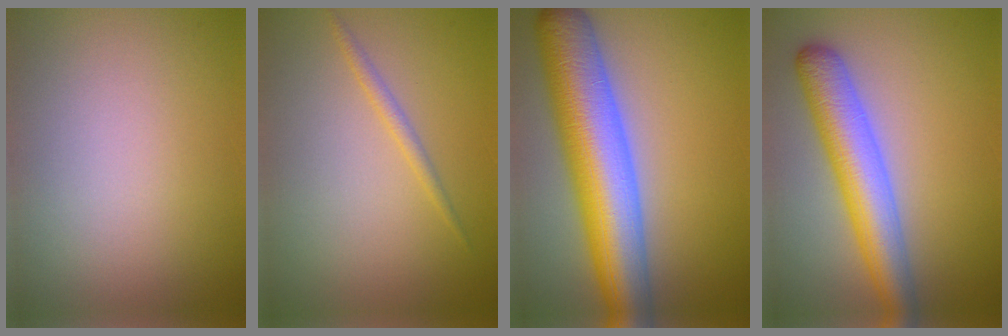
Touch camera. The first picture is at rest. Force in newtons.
{"total": 1.1, "press": 1.1, "slide": 0.1}
{"total": 10.9, "press": 10.9, "slide": 0.3}
{"total": 6.2, "press": 6.2, "slide": 0.2}